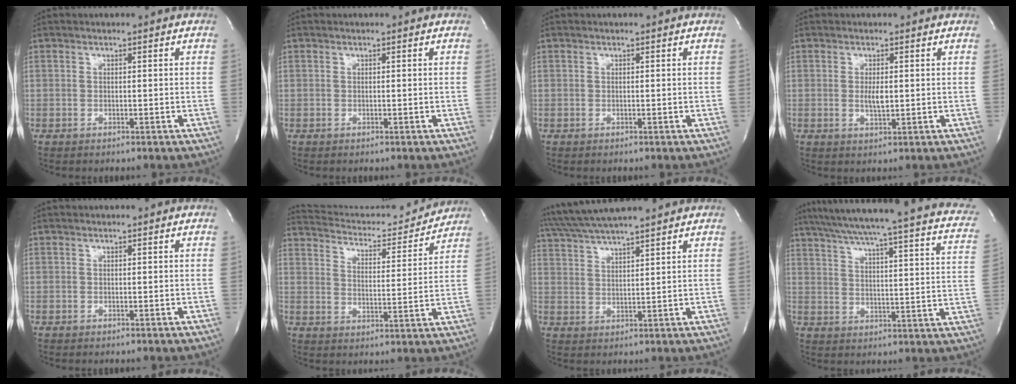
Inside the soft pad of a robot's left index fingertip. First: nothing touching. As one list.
[{"total": 0.0}, {"total": 0.0}, {"total": 2.1, "force": [0.0, 0.7, 2.0], "torque": [-0.038, -0.007, 0.002]}, {"total": 0.0}, {"total": 15.3, "force": [15.0, 1.5, 2.6], "torque": [-0.040, -0.023, 0.209]}, {"total": 12.3, "force": [10.9, 0.5, 5.8], "torque": [-0.110, 0.030, 0.178]}, {"total": 27.9, "force": [22.3, 3.2, 16.5], "torque": [-0.238, -0.019, 0.265]}]